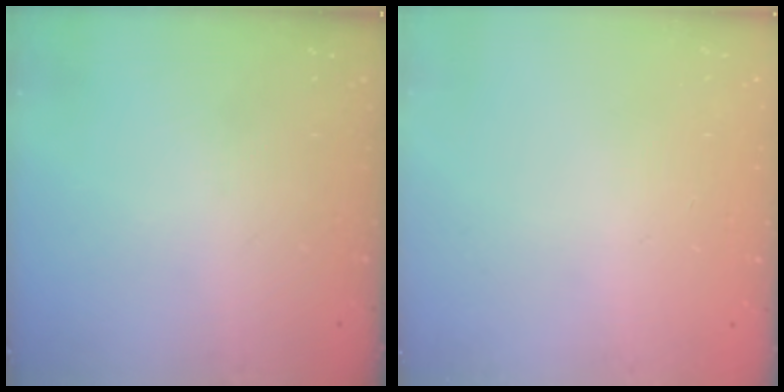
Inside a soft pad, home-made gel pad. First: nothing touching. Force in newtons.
{"total": 0.0}